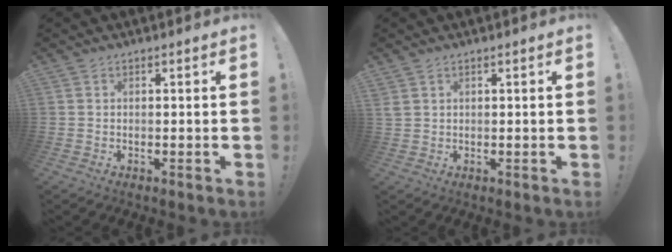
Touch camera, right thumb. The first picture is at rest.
{"total": 1.8, "force": [0.9, 1.2, 0.9], "torque": [-0.017, 0.001, 0.019]}